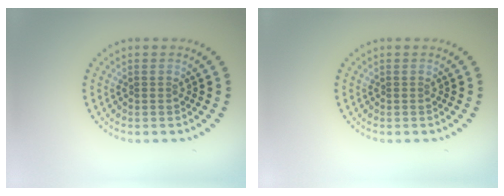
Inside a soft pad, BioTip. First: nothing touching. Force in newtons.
{"total": 0.0}